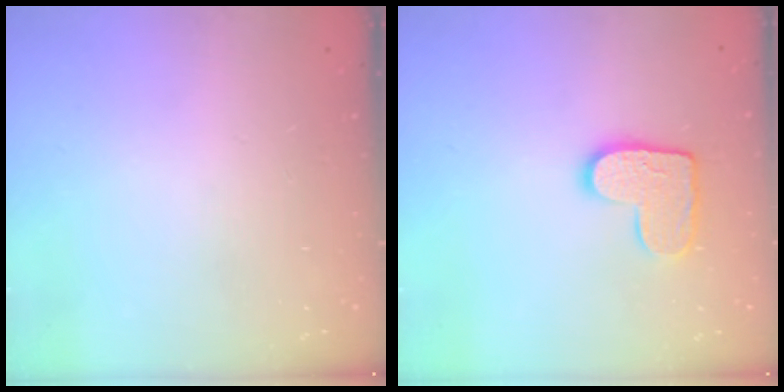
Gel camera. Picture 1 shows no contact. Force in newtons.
{"total": 10.7, "press": 10.7, "slide": 0.5}